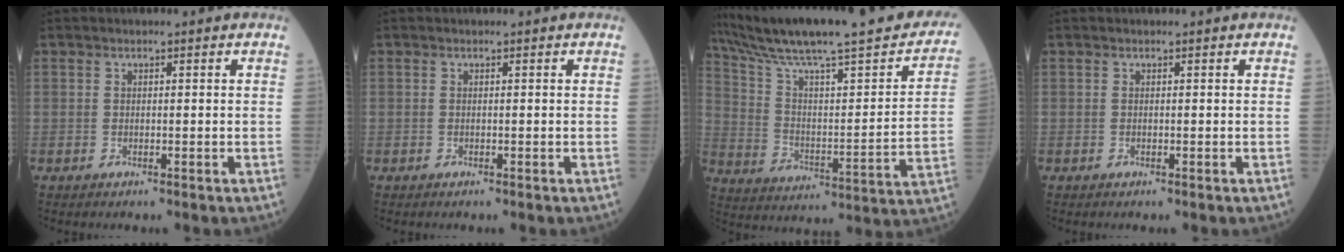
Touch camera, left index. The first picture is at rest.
{"total": 0.0}
{"total": 28.8, "force": [23.8, 3.1, 15.8], "torque": [-0.250, -0.023, 0.338]}
{"total": 0.0}